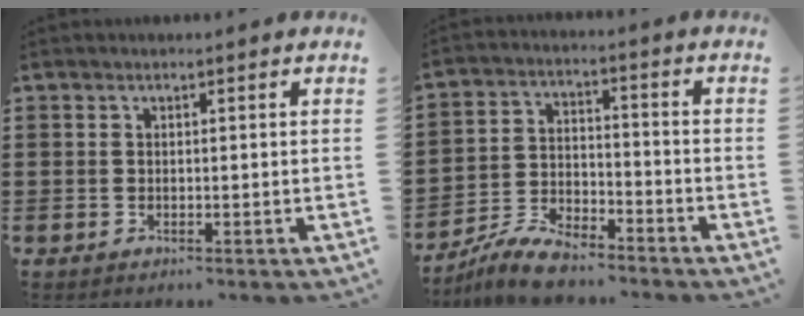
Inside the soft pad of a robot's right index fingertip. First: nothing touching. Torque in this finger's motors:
{"motor_torque": [1.38, -0.75, 0.12, 0.02]}